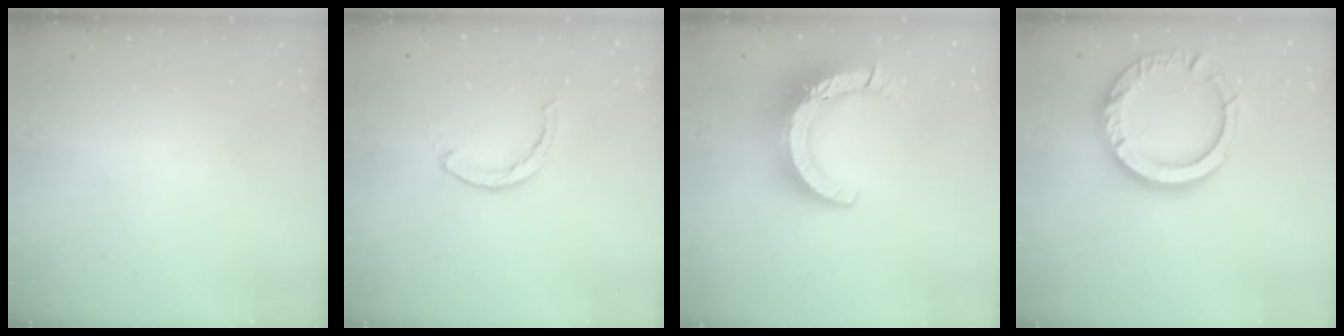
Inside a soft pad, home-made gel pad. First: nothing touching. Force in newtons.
{"total": 2.3, "press": 2.3, "slide": 0.2}
{"total": 16.1, "press": 16.0, "slide": 1.5}
{"total": 16.7, "press": 16.7, "slide": 1.4}